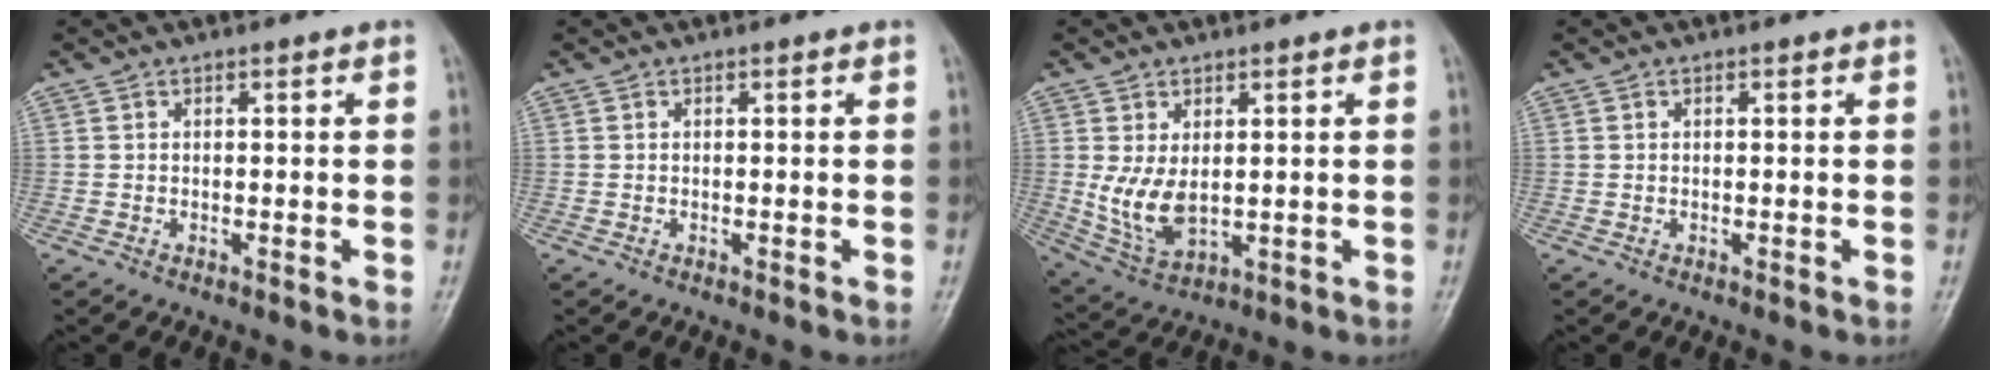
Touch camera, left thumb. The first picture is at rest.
{"total": 0.0}
{"total": 7.5, "force": [0.6, 4.4, 6.0], "torque": [-0.114, -0.011, 0.029]}
{"total": 0.0}